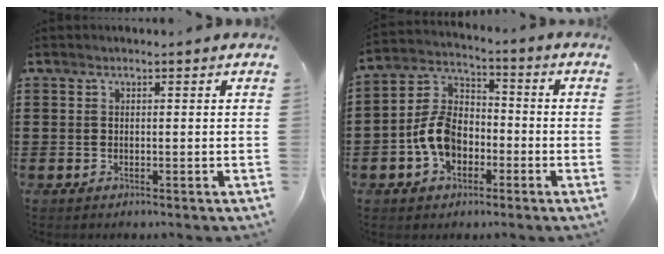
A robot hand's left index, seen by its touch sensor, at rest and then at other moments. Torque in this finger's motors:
{"motor_torque": [1.35, 0.79, 0.38, 0.14]}